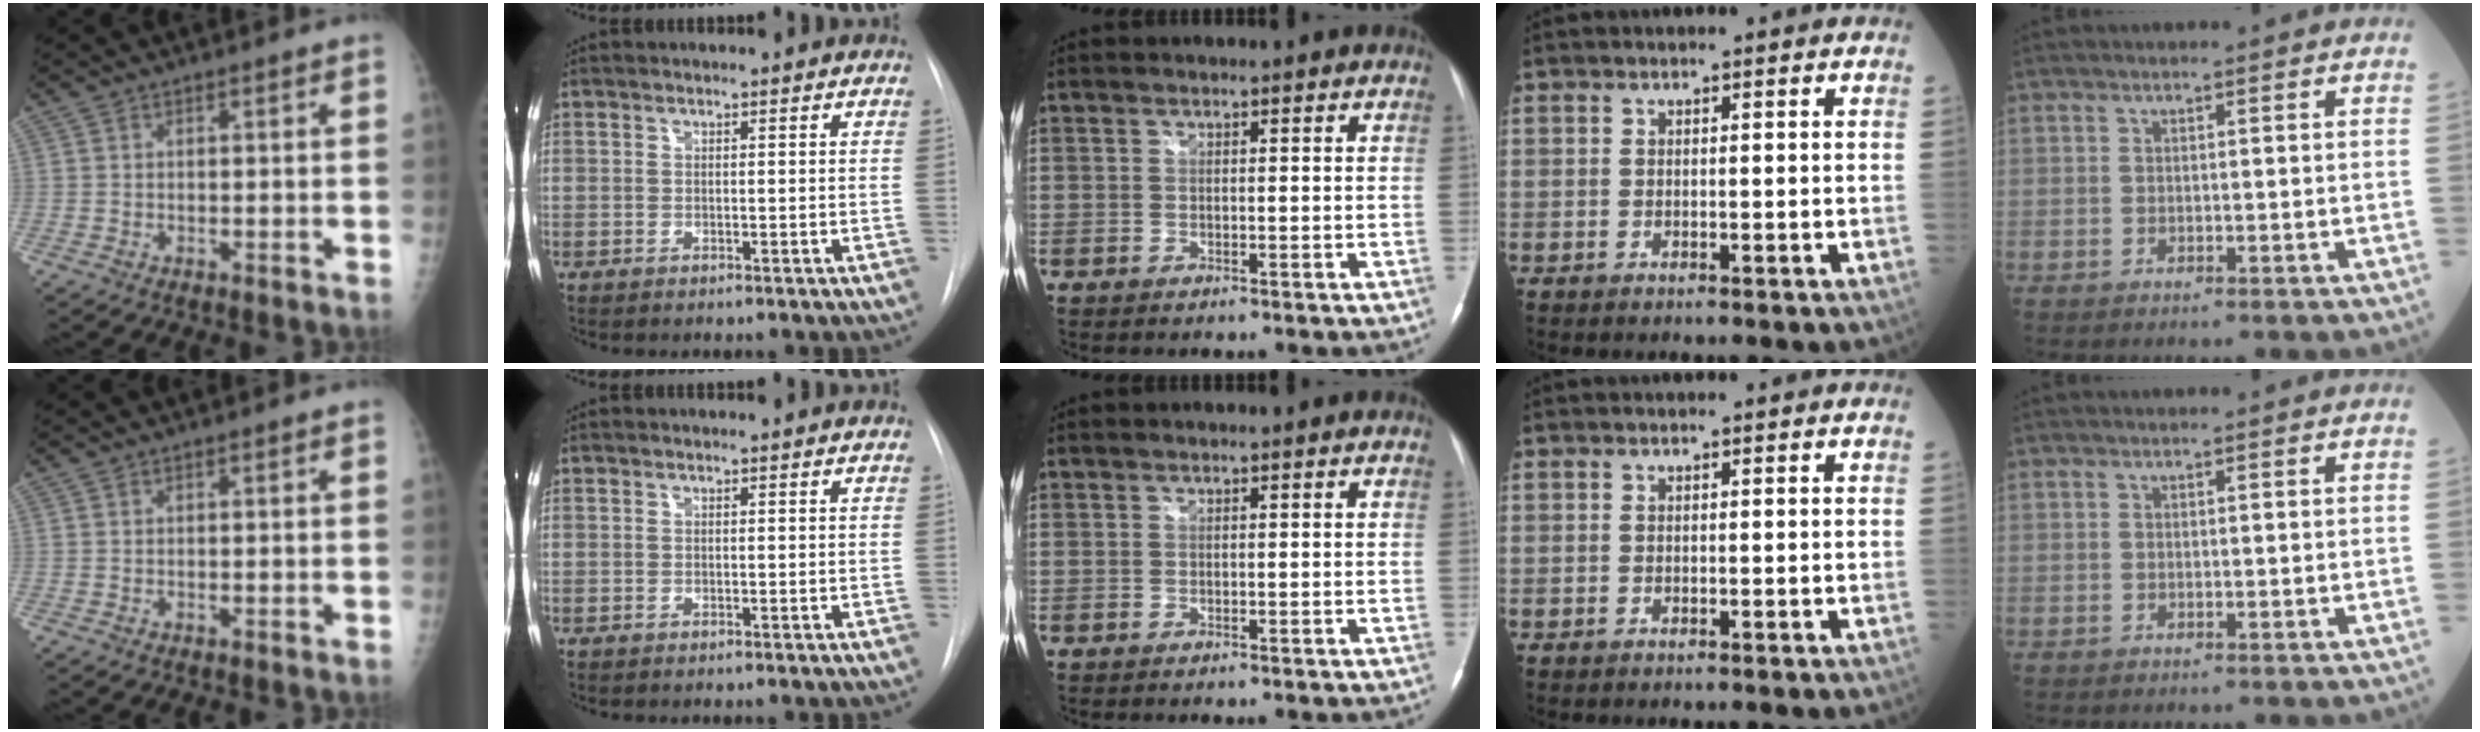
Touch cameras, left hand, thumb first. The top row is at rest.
{}